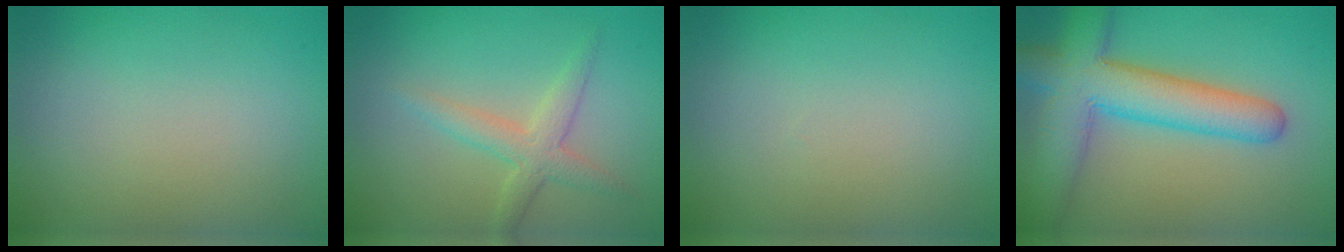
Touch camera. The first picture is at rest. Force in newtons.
{"total": 2.7, "press": 2.7, "slide": 0.0}
{"total": 0.0}
{"total": 8.6, "press": 8.6, "slide": 0.5}